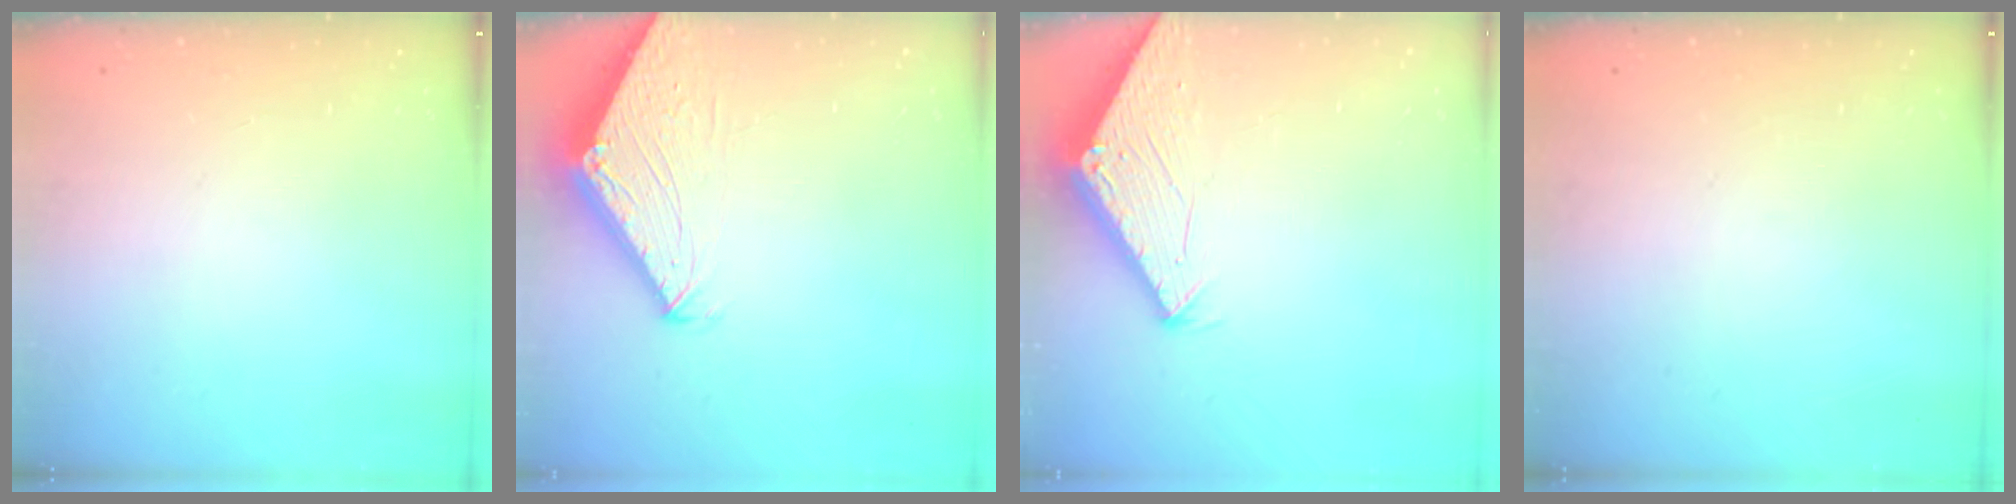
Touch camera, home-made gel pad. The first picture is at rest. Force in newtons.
{"total": 3.5, "press": 3.4, "slide": 0.4}
{"total": 2.9, "press": 2.9, "slide": 0.2}
{"total": 0.0}